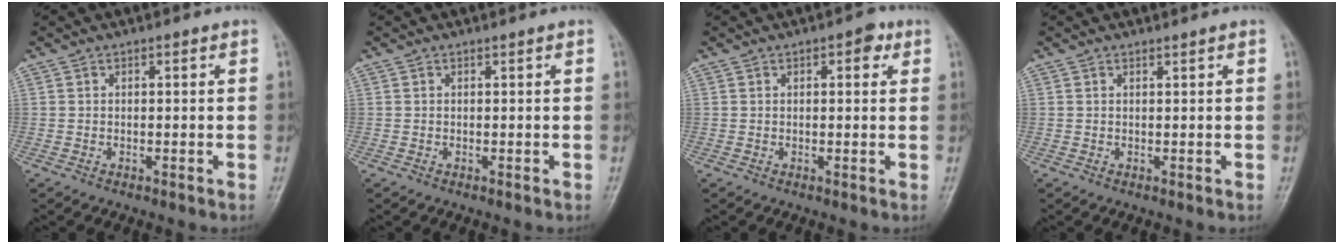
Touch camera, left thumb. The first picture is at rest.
{"total": 0.0}
{"total": 3.2, "force": [1.3, 1.6, 2.4], "torque": [-0.016, 0.004, 0.010]}
{"total": 0.0}